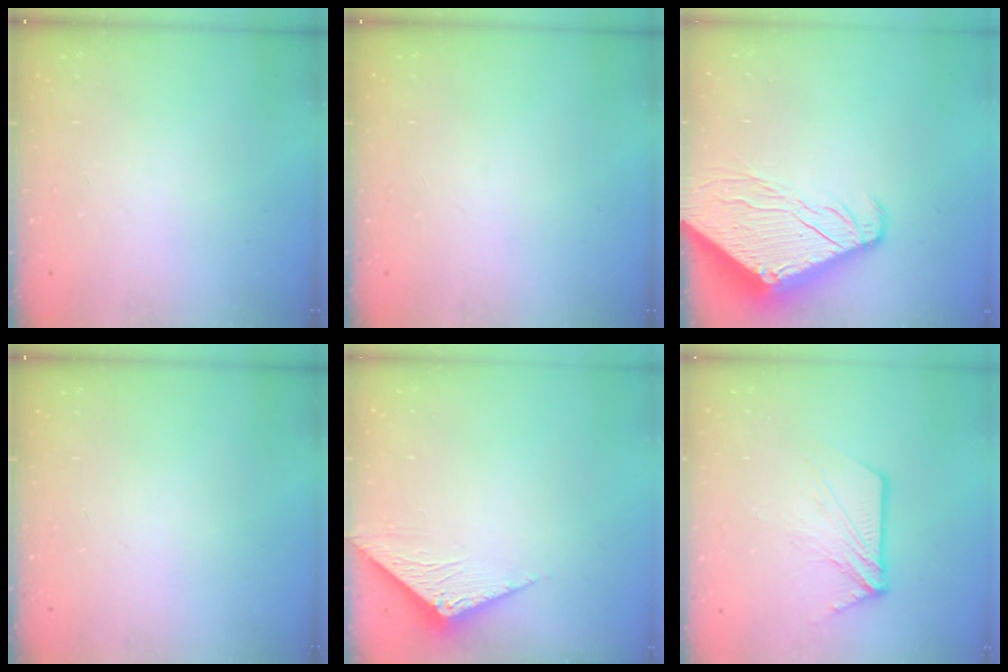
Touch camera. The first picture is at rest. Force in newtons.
{"total": 0.0}
{"total": 10.5, "press": 10.4, "slide": 1.2}
{"total": 0.0}
{"total": 3.4, "press": 3.4, "slide": 0.2}
{"total": 10.0, "press": 10.0, "slide": 0.8}